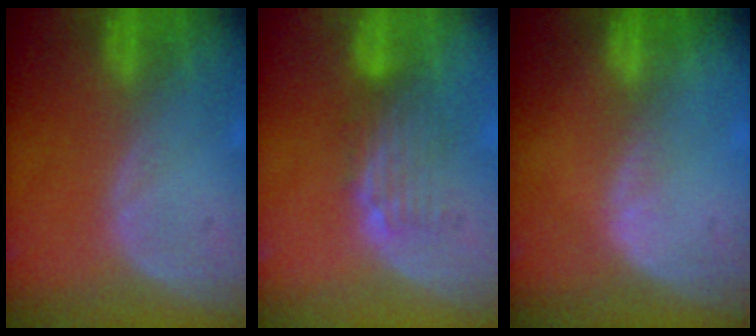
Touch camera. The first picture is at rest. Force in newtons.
{"total": 5.0, "press": 4.2, "slide": 2.7}
{"total": 1.5, "press": 1.0, "slide": 1.1}